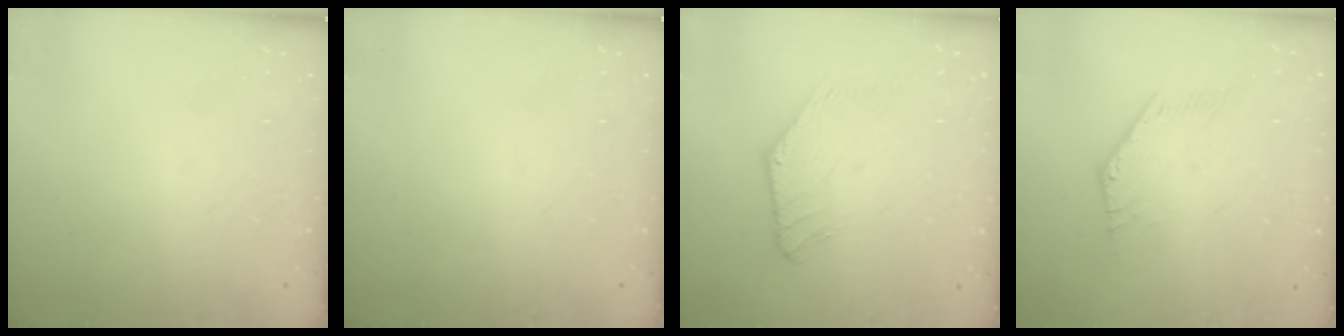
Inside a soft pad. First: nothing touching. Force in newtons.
{"total": 0.0}
{"total": 1.0, "press": 1.0, "slide": 0.1}
{"total": 0.0}